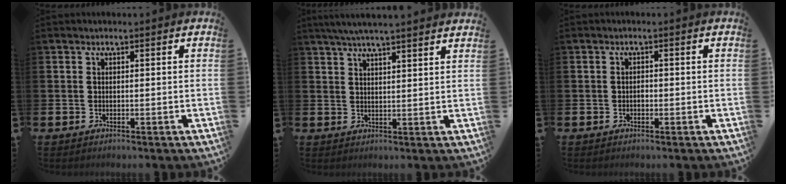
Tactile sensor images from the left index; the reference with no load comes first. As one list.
[{"total": 4.8, "force": [4.5, -0.3, 1.7], "torque": [-0.052, -0.007, 0.083]}, {"total": 0.7, "force": [-0.2, 0.5, 0.4], "torque": [0.000, -0.002, -0.007]}]